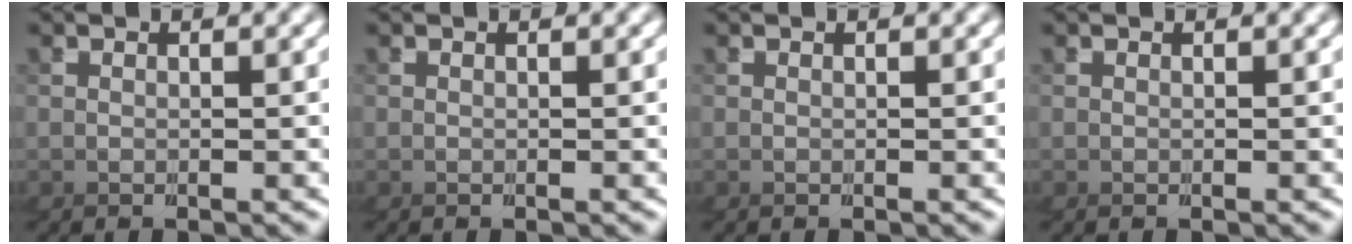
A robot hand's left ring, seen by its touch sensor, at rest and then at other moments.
{"total": 0.0}
{"total": 0.0}
{"total": 0.0}